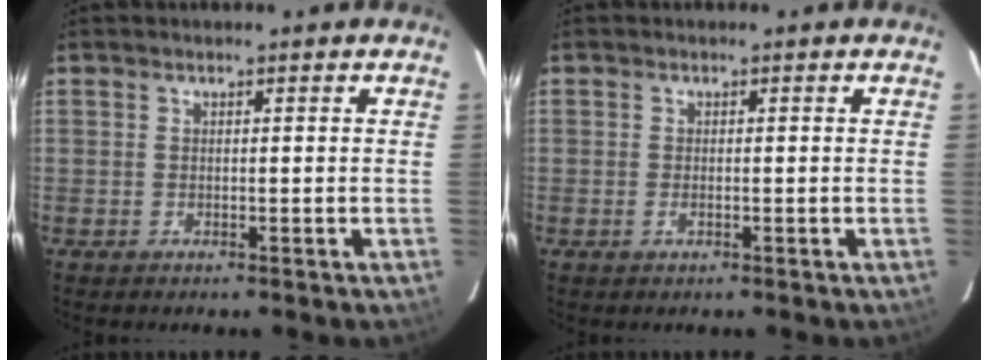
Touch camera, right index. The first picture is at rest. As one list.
[{"total": 0.9, "force": [-0.4, 0.4, 0.7], "torque": [-0.016, 0.000, -0.007]}]